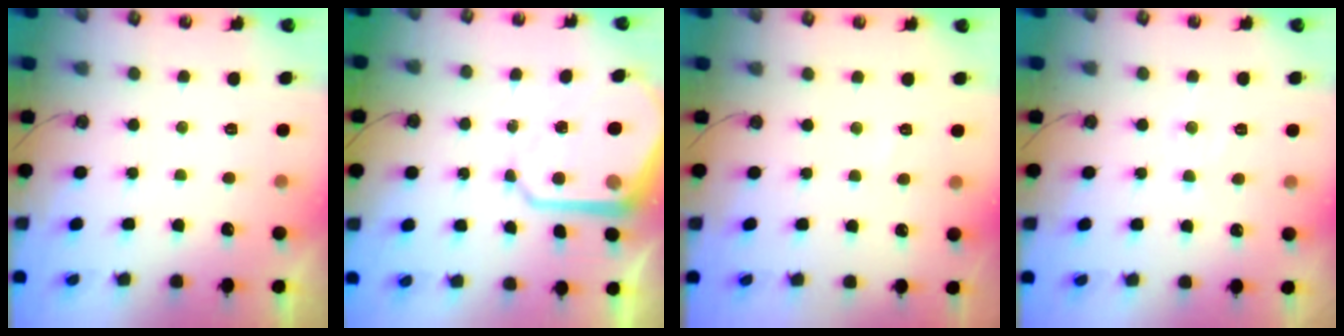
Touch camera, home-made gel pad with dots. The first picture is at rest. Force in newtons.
{"total": 12.7, "press": 12.7, "slide": 1.1}
{"total": 2.7, "press": 2.7, "slide": 0.4}
{"total": 6.1, "press": 6.1, "slide": 0.5}